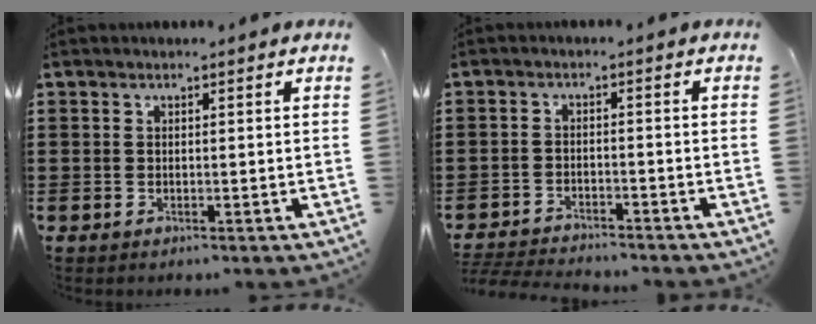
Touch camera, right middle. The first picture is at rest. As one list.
[{"total": 3.5, "force": [-3.5, 0.4, 0.1], "torque": [-0.012, -0.001, -0.078]}]